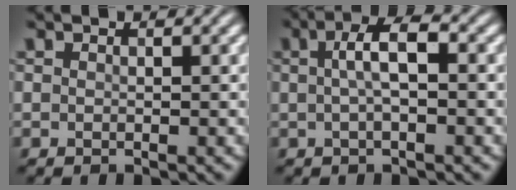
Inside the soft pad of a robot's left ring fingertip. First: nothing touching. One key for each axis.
{"total": 3.5, "fx": 0.3, "fy": 1.0, "fz": 3.4, "tx": -0.063, "ty": 0.008, "tz": 0.003}